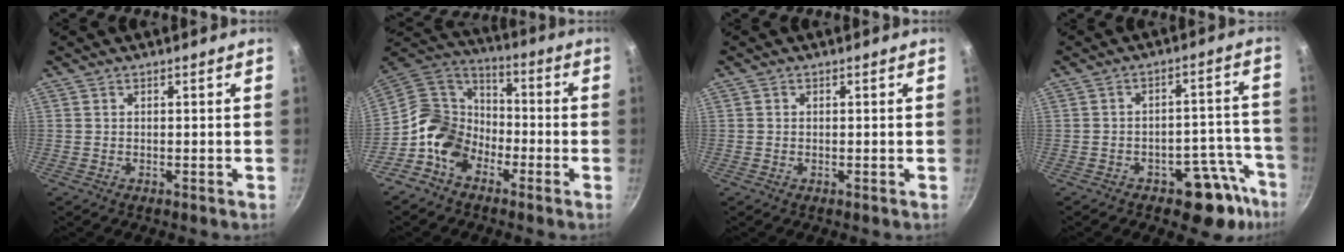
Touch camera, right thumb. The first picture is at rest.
{"total": 12.4, "force": [-5.5, 9.1, 6.3], "torque": [-0.104, 0.063, -0.121]}
{"total": 0.0}
{"total": 10.8, "force": [-6.8, 5.0, 6.6], "torque": [-0.046, 0.068, -0.088]}